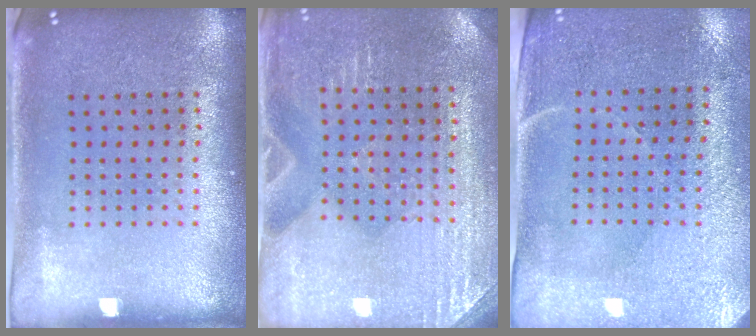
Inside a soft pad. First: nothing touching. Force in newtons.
{"total": 3.0, "press": 2.9, "slide": 0.2}
{"total": 3.0, "press": 2.7, "slide": 1.3}